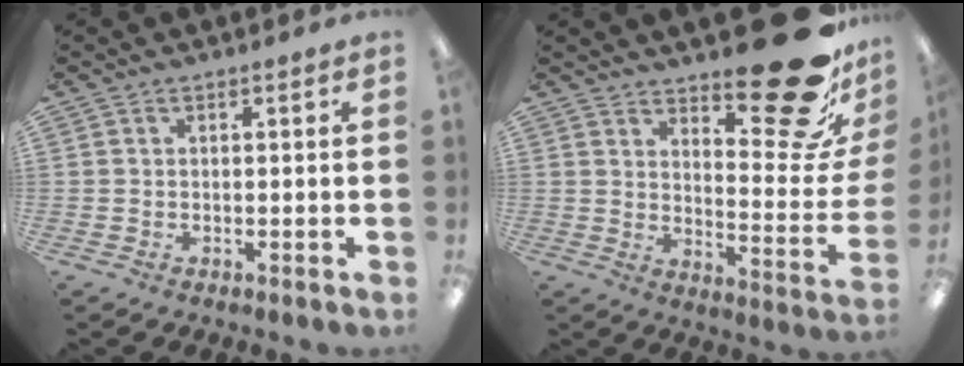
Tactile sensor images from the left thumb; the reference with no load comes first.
{"total": 23.6, "force": [16.4, 8.0, 15.0], "torque": [-0.168, -0.119, 0.264]}